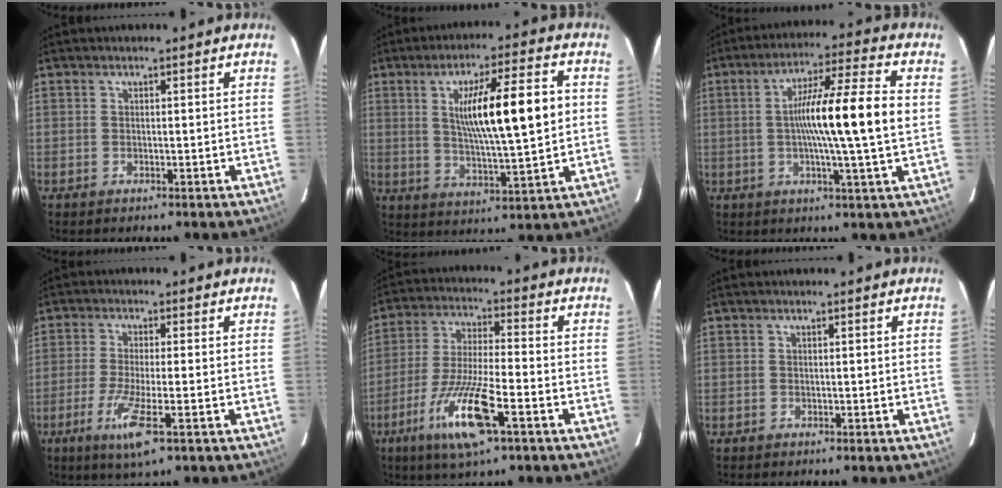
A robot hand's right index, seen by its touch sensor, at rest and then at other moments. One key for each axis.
{"total": 14.6, "fx": 2.2, "fy": 1.3, "fz": 14.3, "tx": -0.234, "ty": 0.007, "tz": 0.039}
{"total": 13.8, "fx": 0.4, "fy": -0.7, "fz": 13.8, "tx": -0.231, "ty": 0.007, "tz": -0.001}
{"total": 6.9, "fx": -3.2, "fy": 0.1, "fz": 6.2, "tx": -0.120, "ty": -0.020, "tz": -0.056}
{"total": 12.8, "fx": -6.0, "fy": 1.4, "fz": 11.2, "tx": -0.221, "ty": -0.023, "tz": -0.110}
{"total": 0.0}